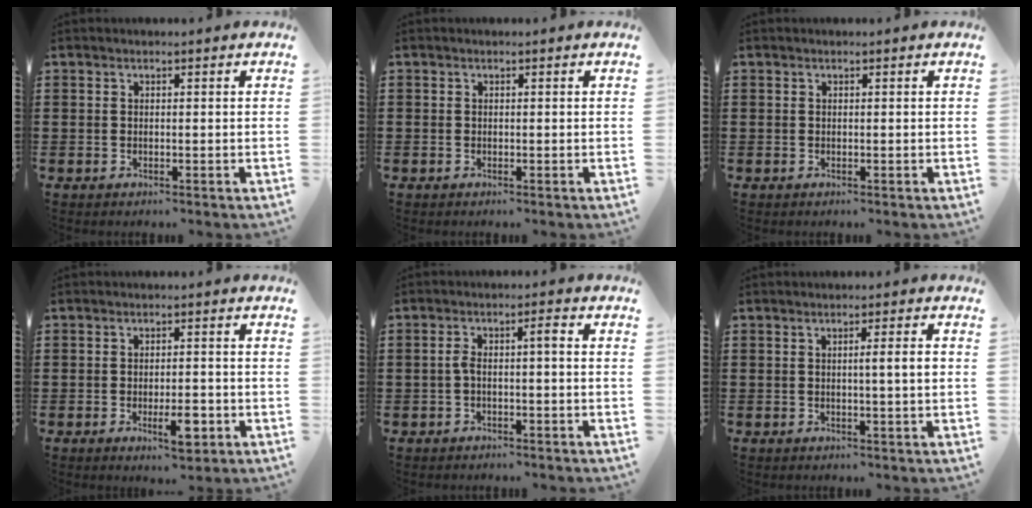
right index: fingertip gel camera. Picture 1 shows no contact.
{"total": 0.0}
{"total": 0.0}
{"total": 4.4, "force": [-1.9, 1.3, 3.8], "torque": [-0.060, -0.001, -0.030]}
{"total": 2.7, "force": [-0.7, 0.4, 2.6], "torque": [-0.055, 0.001, -0.018]}
{"total": 2.6, "force": [0.1, -0.1, 2.6], "torque": [-0.046, -0.005, -0.001]}